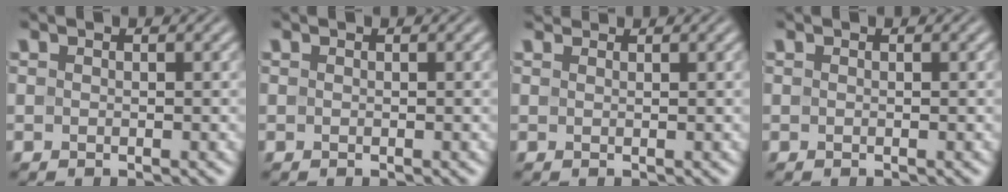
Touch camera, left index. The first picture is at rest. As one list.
[{"total": 0.0}, {"total": 1.6, "force": [1.5, 0.2, 0.5], "torque": [-0.016, 0.001, 0.017]}, {"total": 0.0}]